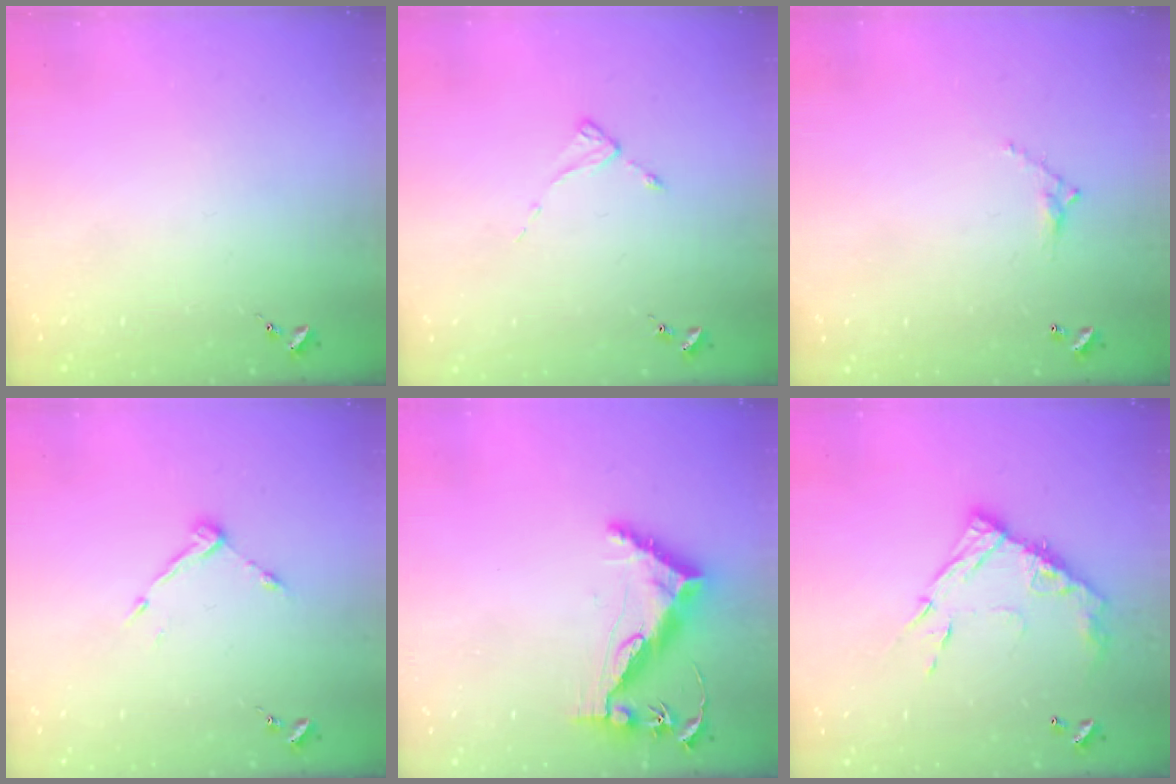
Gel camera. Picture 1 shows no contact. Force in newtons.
{"total": 1.9, "press": 1.8, "slide": 0.3}
{"total": 4.6, "press": 4.6, "slide": 0.3}
{"total": 6.9, "press": 6.9, "slide": 0.3}
{"total": 12.8, "press": 12.8, "slide": 0.8}
{"total": 14.5, "press": 14.4, "slide": 1.3}